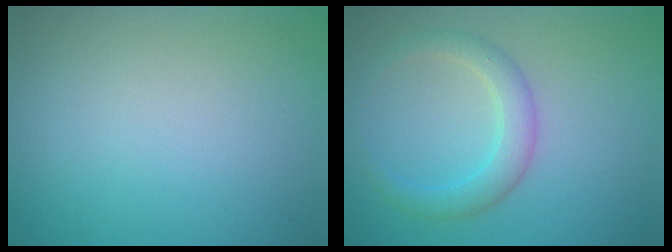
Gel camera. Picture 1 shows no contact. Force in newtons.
{"total": 2.8, "press": 2.8, "slide": 0.1}